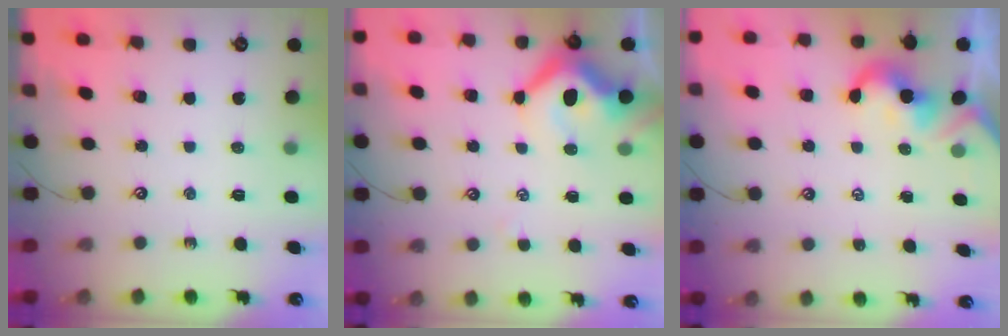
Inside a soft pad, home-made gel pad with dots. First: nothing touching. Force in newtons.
{"total": 8.6, "press": 8.4, "slide": 1.8}
{"total": 2.0, "press": 1.9, "slide": 0.5}